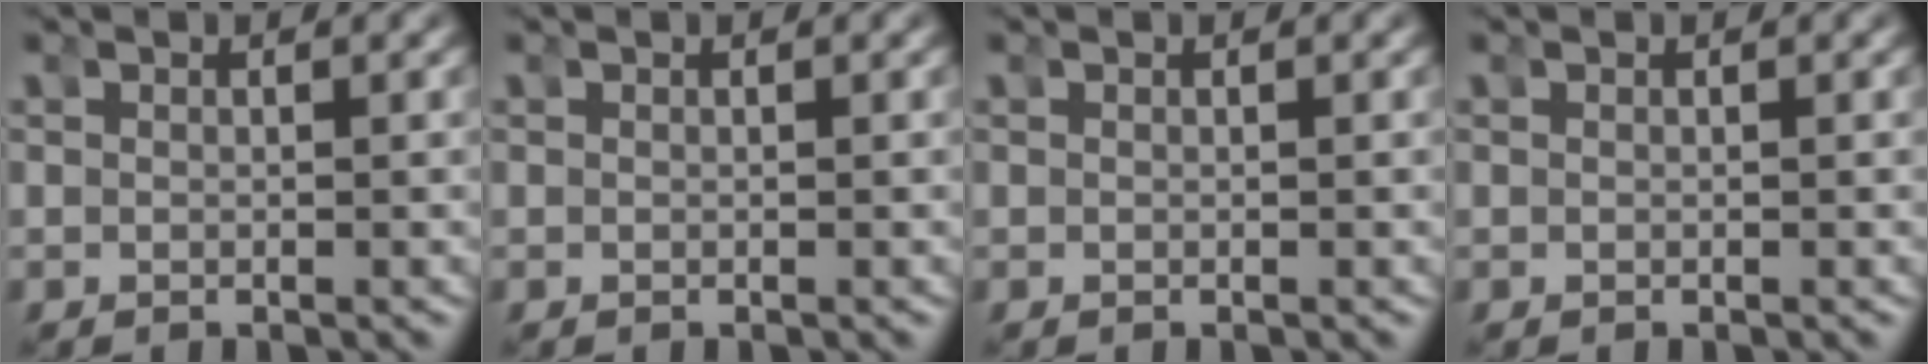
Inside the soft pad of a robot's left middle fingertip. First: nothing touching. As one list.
[{"total": 0.0}, {"total": 0.0}, {"total": 0.0}]